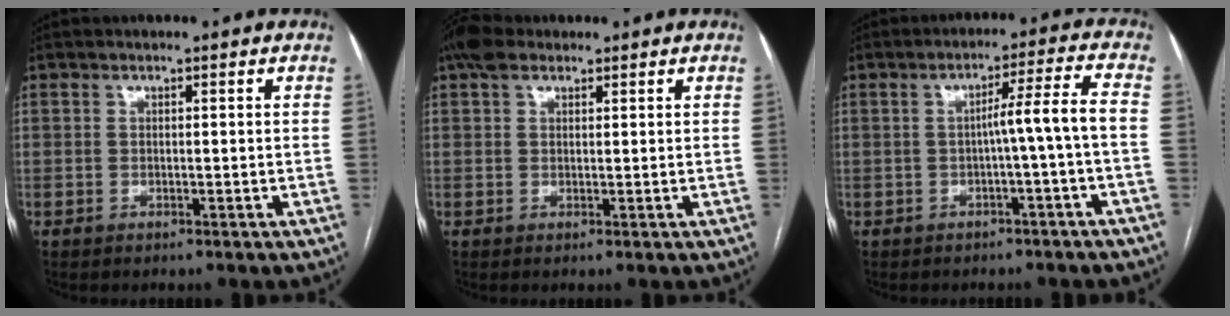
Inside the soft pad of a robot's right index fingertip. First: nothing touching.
{"total": 3.9, "force": [2.7, 2.1, 2.0], "torque": [-0.045, 0.023, 0.052]}
{"total": 5.7, "force": [-1.3, -1.2, 5.5], "torque": [-0.081, 0.017, -0.017]}